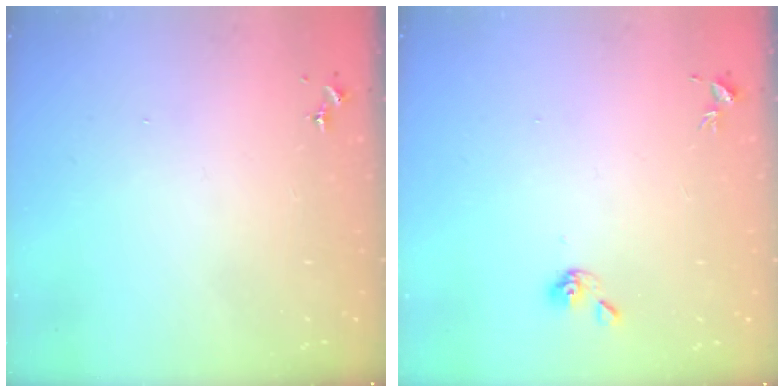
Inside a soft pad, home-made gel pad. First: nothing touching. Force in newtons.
{"total": 4.8, "press": 4.8, "slide": 0.8}